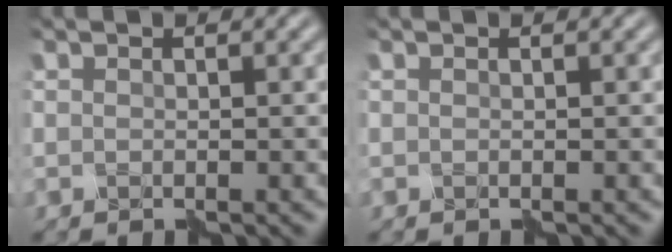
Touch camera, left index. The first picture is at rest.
{"total": 0.0}